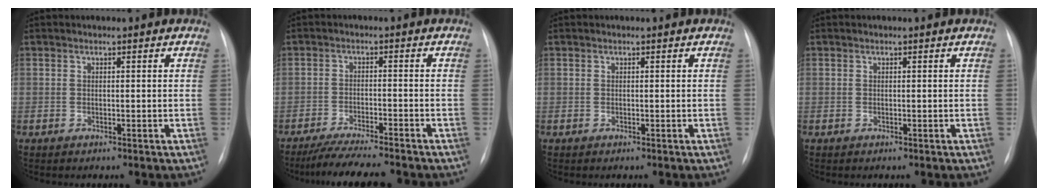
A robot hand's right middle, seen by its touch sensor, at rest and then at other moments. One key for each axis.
{"total": 9.1, "fx": -8.0, "fy": 0.3, "fz": 4.3, "tx": -0.067, "ty": -0.023, "tz": -0.128}
{"total": 0.0}
{"total": 0.0}